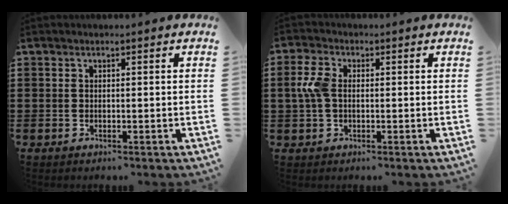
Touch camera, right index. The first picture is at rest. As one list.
[{"total": 4.8, "force": [0.2, 2.8, 3.8], "torque": [-0.107, 0.000, -0.006]}]